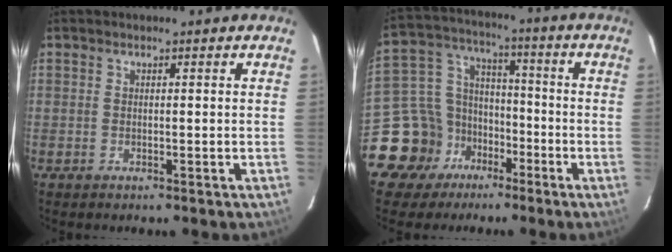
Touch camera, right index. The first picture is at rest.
{"total": 13.3, "force": [-8.0, 10.1, 3.4], "torque": [-0.093, 0.051, -0.127]}